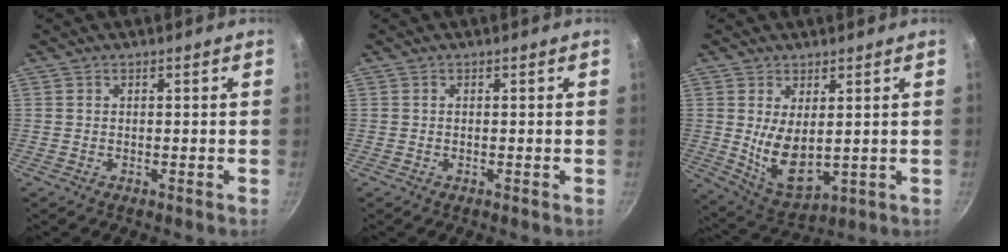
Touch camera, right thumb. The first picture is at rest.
{"total": 0.0}
{"total": 9.9, "force": [1.2, 5.0, 8.4], "torque": [-0.138, -0.027, 0.044]}